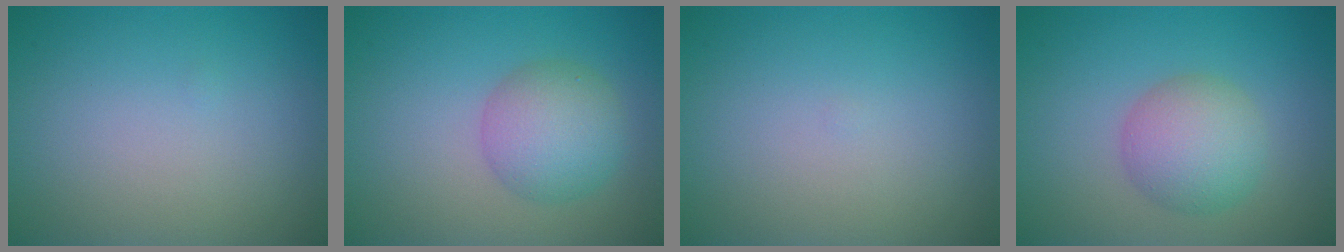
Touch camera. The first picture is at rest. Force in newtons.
{"total": 4.5, "press": 4.5, "slide": 0.1}
{"total": 0.0}
{"total": 4.4, "press": 4.4, "slide": 0.2}